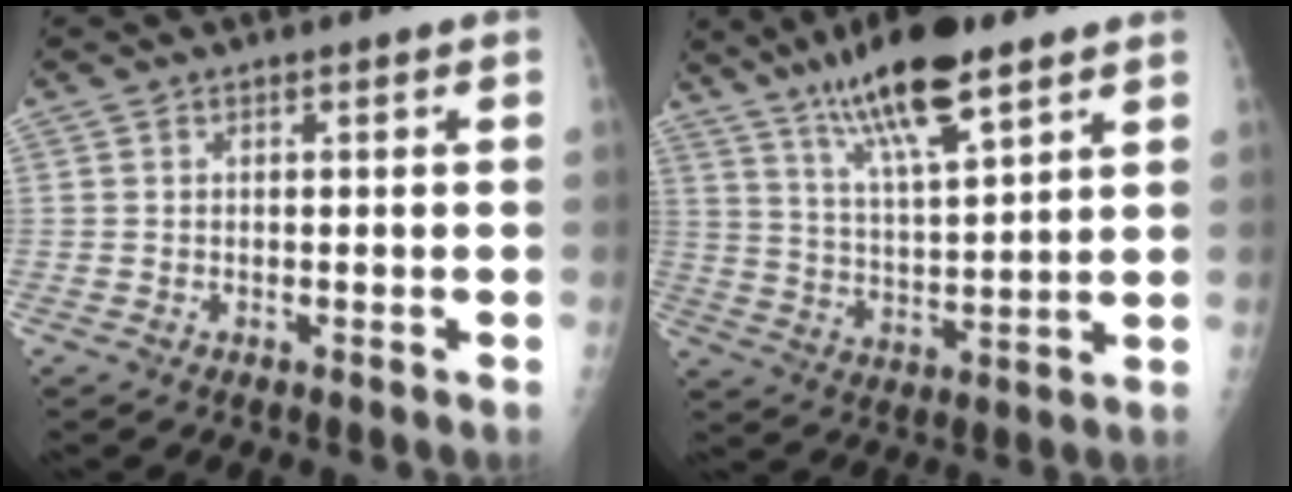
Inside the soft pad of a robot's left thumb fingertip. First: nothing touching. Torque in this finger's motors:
{"motor_torque": [0.47, 0.19, 0.52, -0.74, 0.18]}